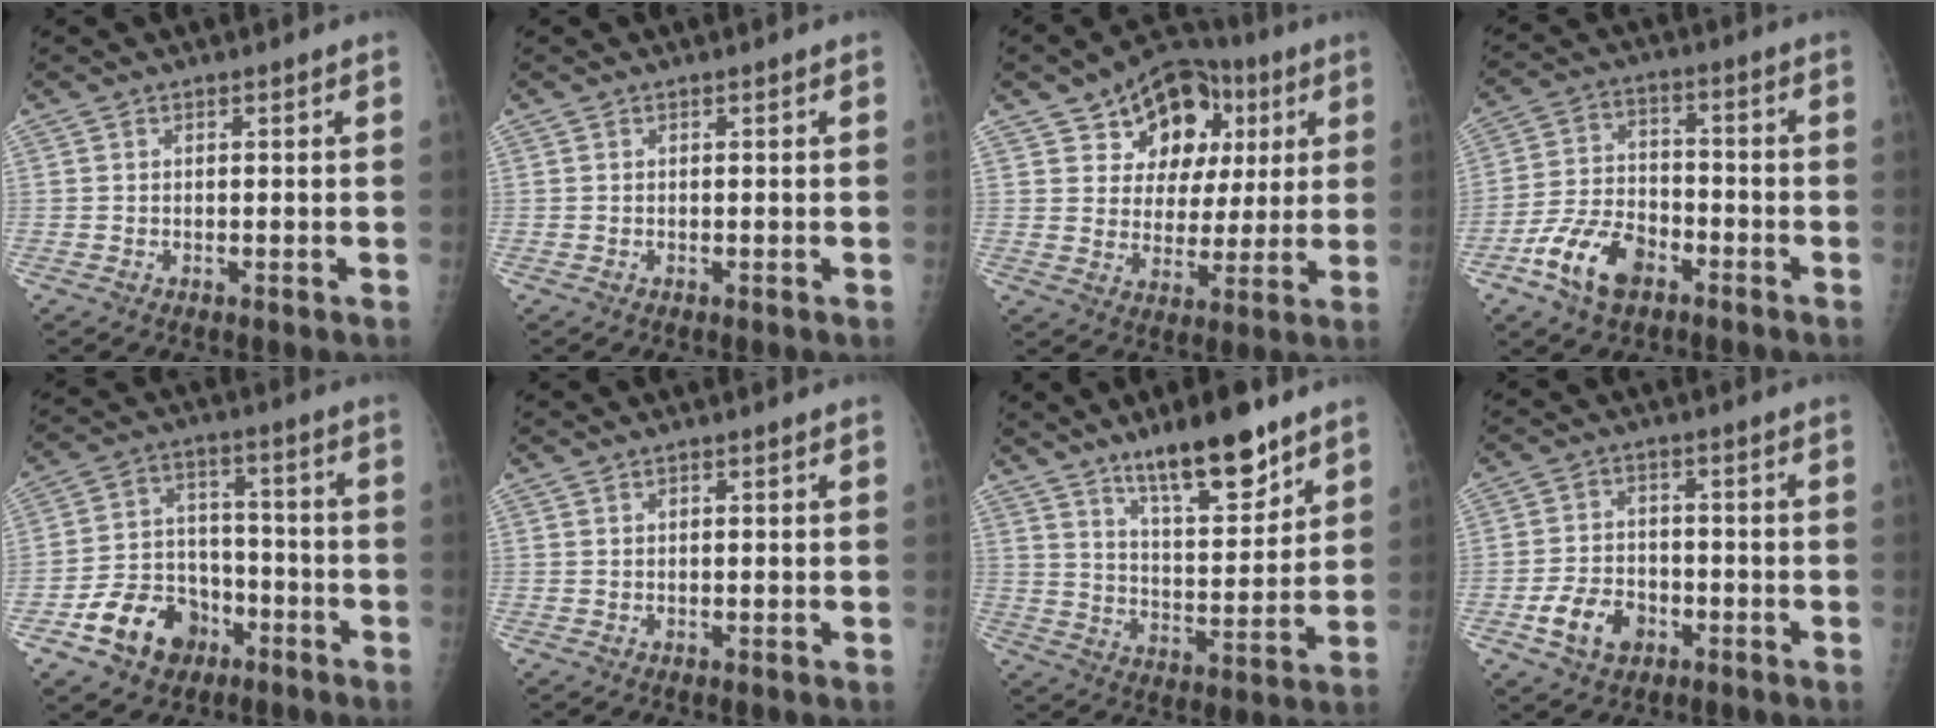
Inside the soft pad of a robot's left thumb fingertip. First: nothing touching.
{"total": 0.0}
{"total": 16.0, "force": [6.8, 11.5, 8.8], "torque": [-0.073, -0.001, 0.107]}
{"total": 11.4, "force": [-6.3, 6.9, 6.6], "torque": [-0.109, 0.033, -0.117]}
{"total": 13.1, "force": [-6.7, 9.8, 5.5], "torque": [-0.055, 0.058, -0.104]}
{"total": 0.0}
{"total": 14.7, "force": [10.2, 4.2, 9.7], "torque": [-0.126, -0.067, 0.176]}
{"total": 7.7, "force": [-3.5, 5.5, 4.1], "torque": [-0.055, 0.018, -0.057]}